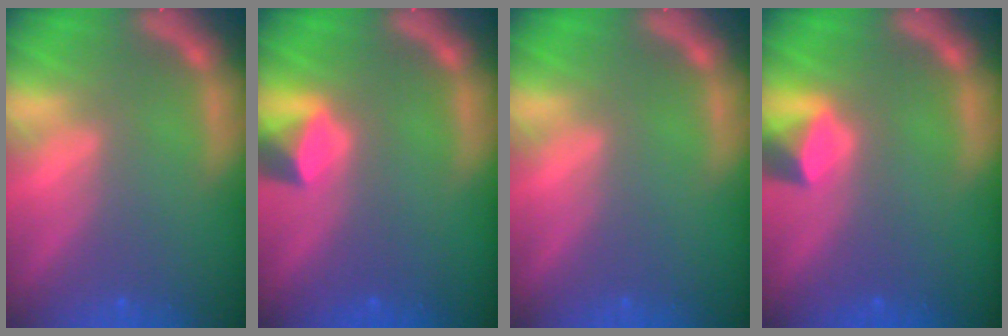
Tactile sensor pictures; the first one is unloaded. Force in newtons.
{"total": 2.4}
{"total": 0.0}
{"total": 2.4}